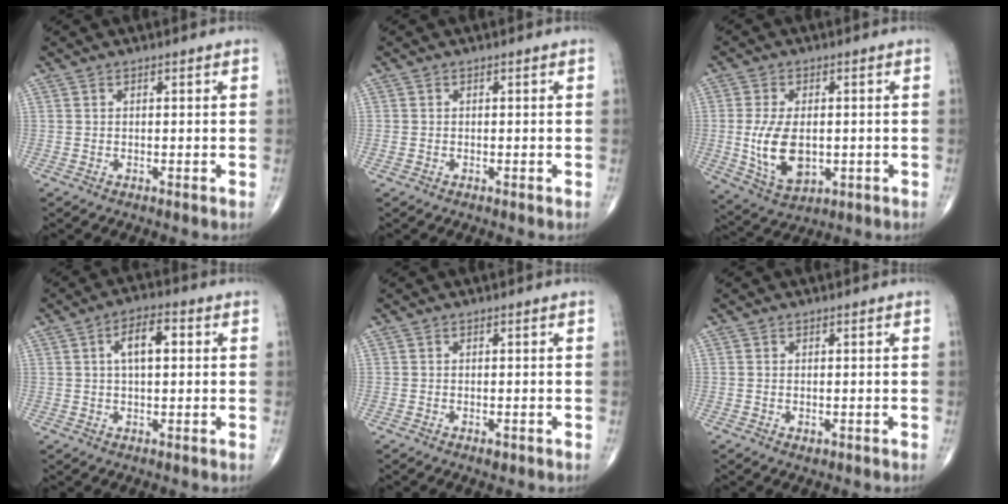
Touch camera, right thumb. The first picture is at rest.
{"total": 0.7, "force": [-0.2, 0.6, 0.3], "torque": [-0.012, 0.000, -0.002]}
{"total": 10.7, "force": [-0.8, 6.2, 8.7], "torque": [-0.156, -0.010, 0.000]}
{"total": 6.5, "force": [1.3, 2.9, 5.6], "torque": [-0.091, 0.011, 0.018]}
{"total": 1.0, "force": [-0.5, 0.5, 0.7], "torque": [-0.006, -0.001, -0.004]}
{"total": 0.9, "force": [-0.2, 0.6, 0.7], "torque": [-0.009, -0.001, 0.002]}